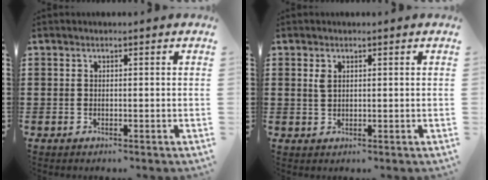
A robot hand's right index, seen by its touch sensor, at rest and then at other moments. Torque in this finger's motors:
{"motor_torque": [0.06, 0.05, 0.15, 0.02]}